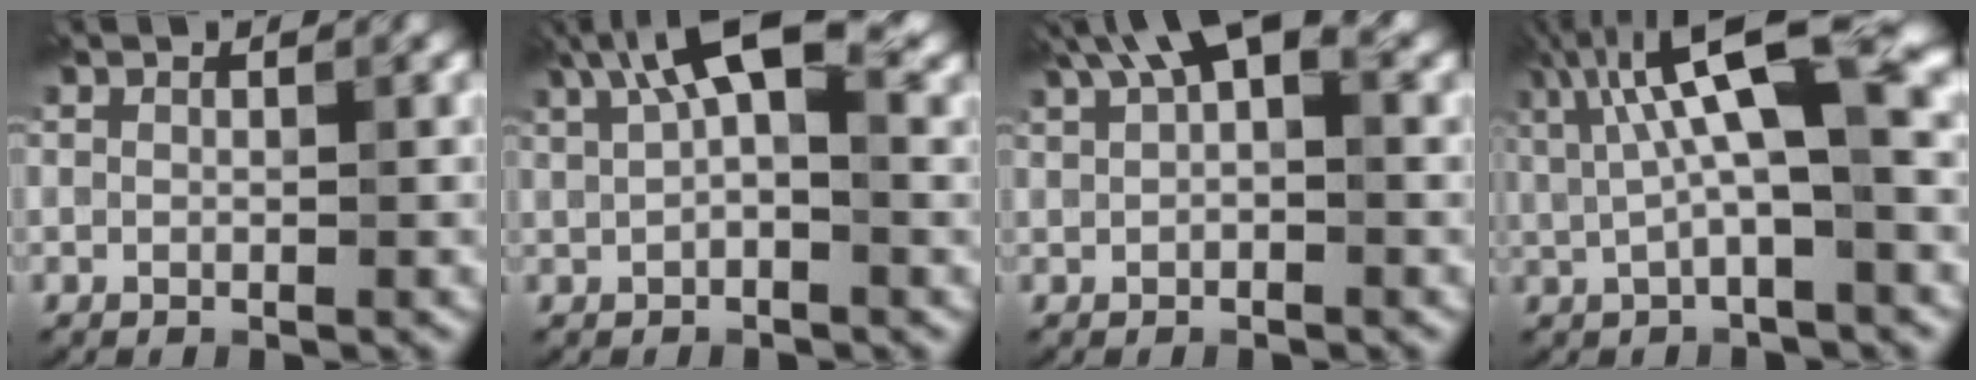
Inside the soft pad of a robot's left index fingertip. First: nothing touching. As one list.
[{"total": 6.9, "force": [2.9, 2.7, 5.7], "torque": [-0.091, 0.018, 0.039]}, {"total": 5.3, "force": [2.7, 2.0, 4.1], "torque": [-0.061, 0.016, 0.037]}, {"total": 8.8, "force": [2.3, 2.2, 8.2], "torque": [-0.140, 0.010, 0.034]}]